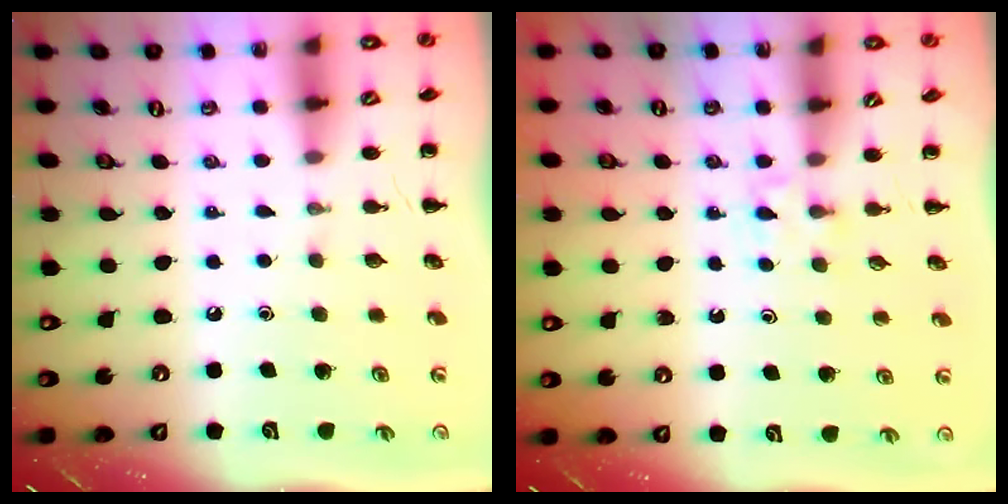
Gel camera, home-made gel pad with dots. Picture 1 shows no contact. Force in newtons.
{"total": 2.9, "press": 2.7, "slide": 1.1}